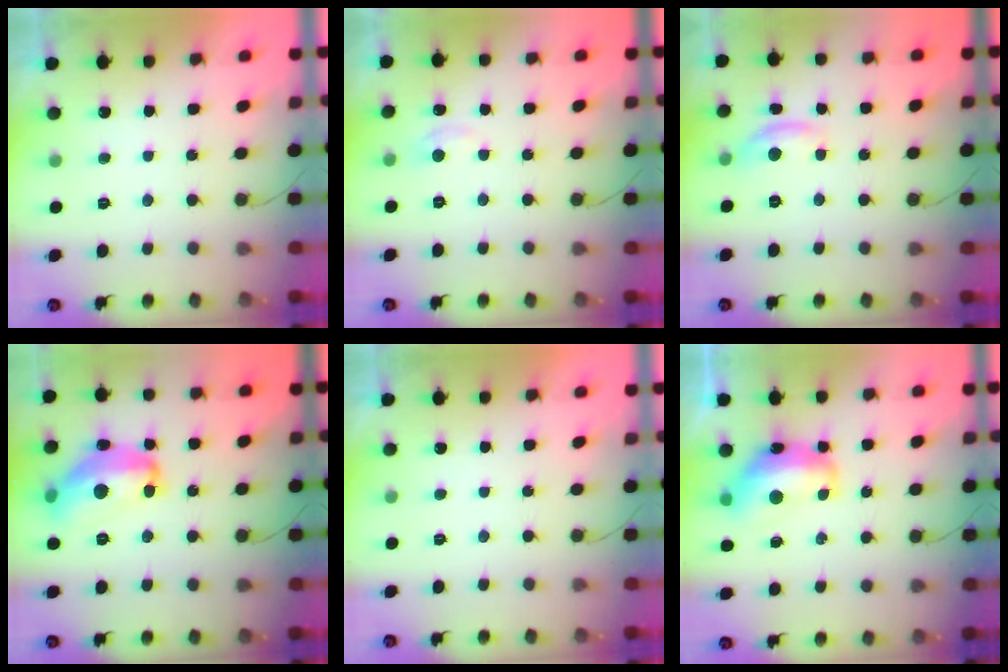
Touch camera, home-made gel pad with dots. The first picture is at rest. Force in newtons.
{"total": 3.2, "press": 3.2, "slide": 0.5}
{"total": 7.3, "press": 7.3, "slide": 0.1}
{"total": 17.0, "press": 17.0, "slide": 0.8}
{"total": 0.0}
{"total": 12.7, "press": 12.7, "slide": 0.9}